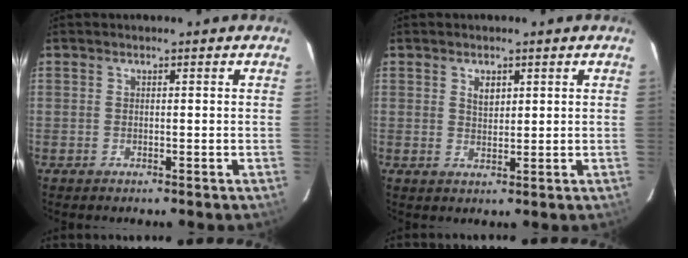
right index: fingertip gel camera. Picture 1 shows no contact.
{"total": 2.5, "force": [1.1, 1.5, 1.6], "torque": [-0.023, 0.003, 0.020]}